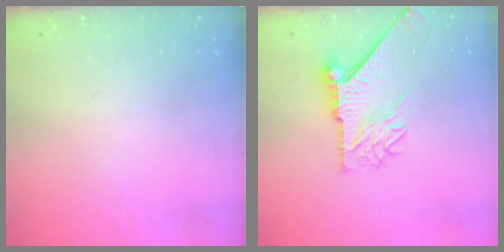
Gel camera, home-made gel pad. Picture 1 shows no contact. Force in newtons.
{"total": 10.8, "press": 10.7, "slide": 1.1}